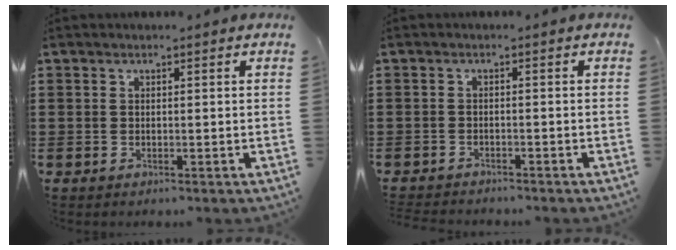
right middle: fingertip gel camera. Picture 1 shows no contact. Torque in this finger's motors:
{"motor_torque": [0.92, 0.10, 0.08, 0.14]}